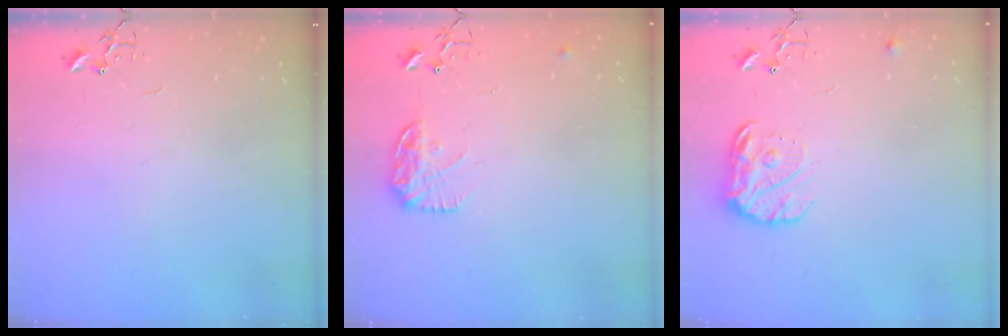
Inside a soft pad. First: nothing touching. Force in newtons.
{"total": 12.3, "press": 12.3, "slide": 0.5}
{"total": 12.7, "press": 12.6, "slide": 0.7}